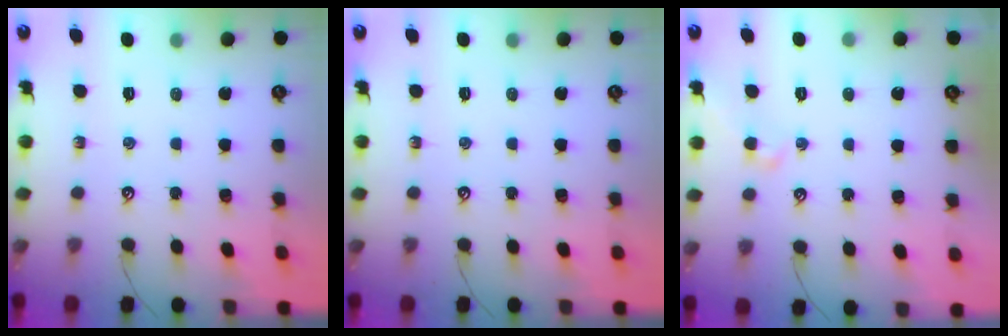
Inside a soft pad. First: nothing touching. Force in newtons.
{"total": 0.0}
{"total": 1.6, "press": 1.3, "slide": 0.8}